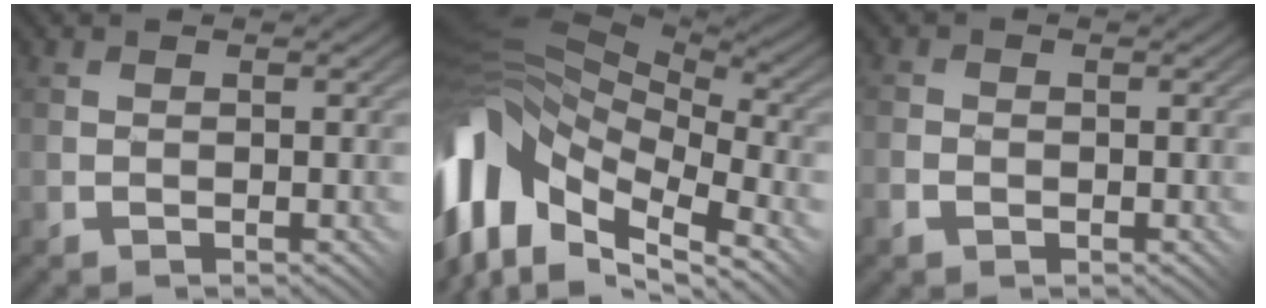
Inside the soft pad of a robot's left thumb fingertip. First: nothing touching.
{"total": 16.4, "force": [-6.4, 9.5, 11.8], "torque": [-0.261, -0.023, -0.107]}
{"total": 2.1, "force": [-1.0, 1.6, 0.8], "torque": [-0.014, -0.003, -0.024]}